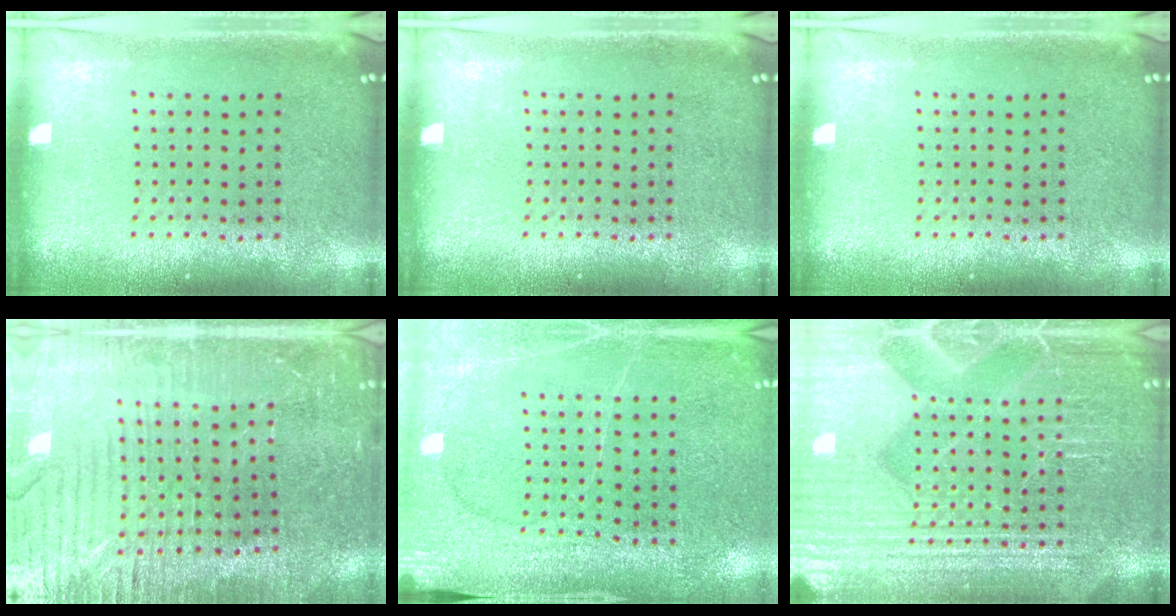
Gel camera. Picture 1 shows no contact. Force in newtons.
{"total": 0.0}
{"total": 0.0}
{"total": 3.3, "press": 3.3, "slide": 0.6}
{"total": 2.9, "press": 2.9, "slide": 0.2}
{"total": 7.6, "press": 7.5, "slide": 1.0}